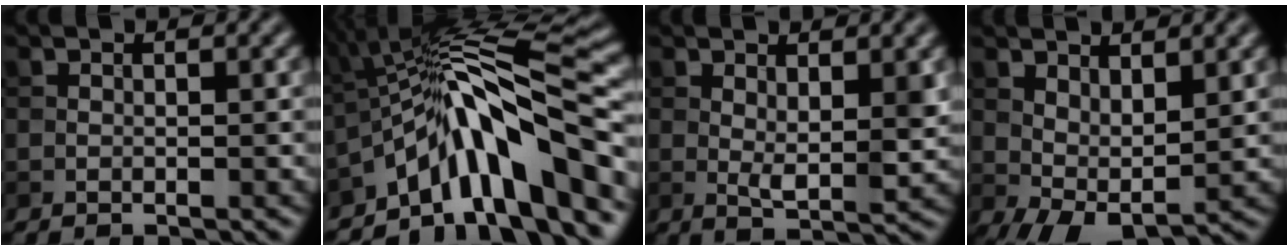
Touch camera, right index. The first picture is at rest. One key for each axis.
{"total": 11.6, "fx": -5.3, "fy": 2.7, "fz": 10.0, "tx": -0.146, "ty": 0.020, "tz": -0.094}
{"total": 3.4, "fx": 1.0, "fy": 1.1, "fz": 3.1, "tx": -0.050, "ty": -0.008, "tz": 0.022}
{"total": 5.0, "fx": 1.1, "fy": 2.5, "fz": 4.2, "tx": -0.079, "ty": -0.004, "tz": 0.023}